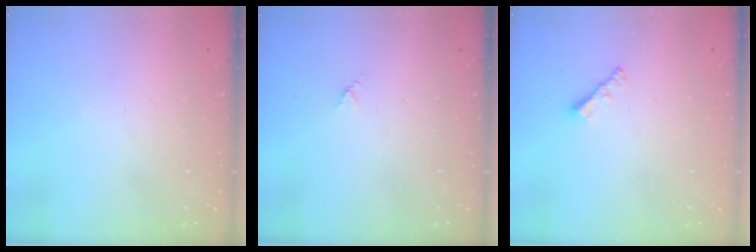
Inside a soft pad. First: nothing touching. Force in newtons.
{"total": 2.9, "press": 2.9, "slide": 0.3}
{"total": 2.0, "press": 2.0, "slide": 0.5}